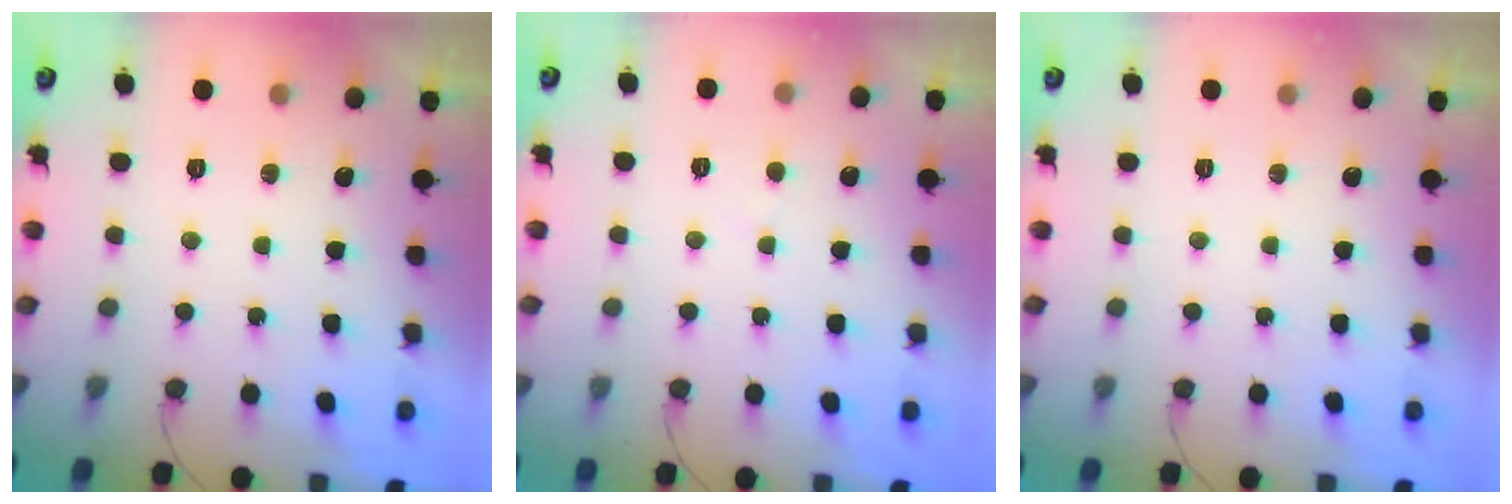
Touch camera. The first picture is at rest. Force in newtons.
{"total": 2.1, "press": 2.1, "slide": 0.1}
{"total": 0.0}